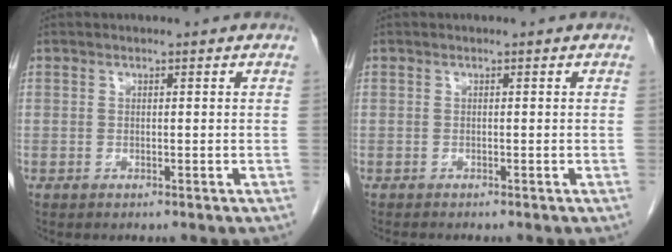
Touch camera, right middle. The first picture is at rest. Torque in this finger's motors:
{"motor_torque": [0.08, 0.02, -0.02, 0.00]}